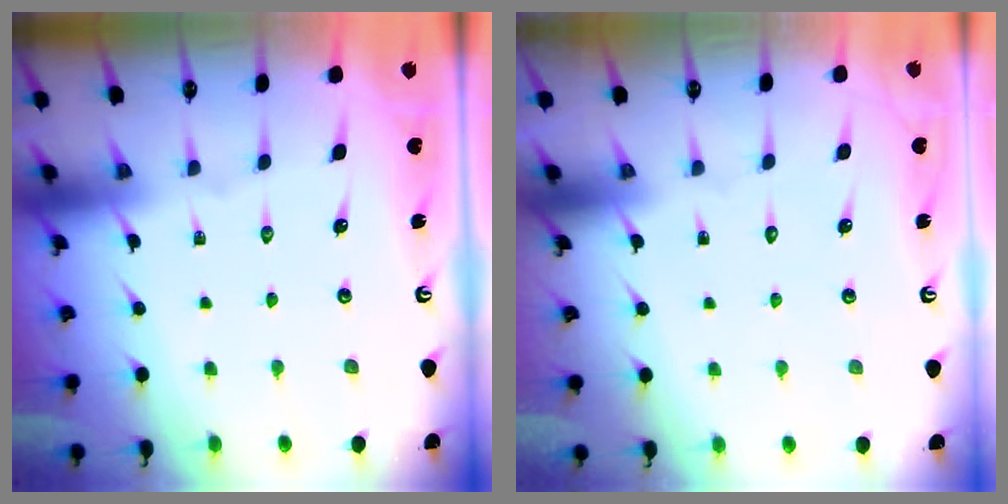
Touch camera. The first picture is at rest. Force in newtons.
{"total": 1.6, "press": 1.5, "slide": 0.1}